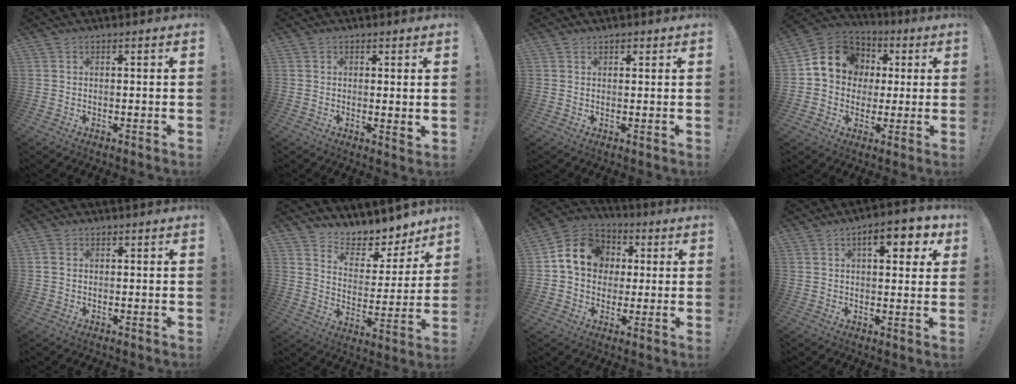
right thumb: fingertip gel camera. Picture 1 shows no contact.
{"total": 1.9, "force": [1.2, 0.1, 1.4], "torque": [-0.004, -0.012, 0.017]}
{"total": 1.5, "force": [0.9, 1.1, 0.4], "torque": [0.004, -0.004, 0.015]}
{"total": 14.6, "force": [3.2, 12.5, 6.6], "torque": [-0.090, 0.000, 0.070]}
{"total": 1.4, "force": [0.5, 1.1, 0.7], "torque": [-0.022, 0.007, 0.012]}
{"total": 7.5, "force": [6.5, 3.3, 1.9], "torque": [-0.025, -0.068, 0.115]}
{"total": 13.6, "force": [2.4, 11.7, 6.5], "torque": [-0.094, 0.011, 0.055]}
{"total": 9.3, "force": [3.9, 3.6, 7.6], "torque": [-0.084, -0.012, 0.056]}